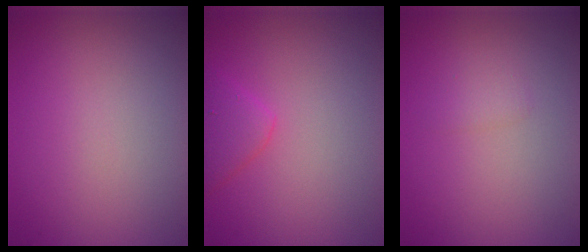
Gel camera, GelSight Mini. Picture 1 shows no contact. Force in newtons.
{"total": 2.2, "press": 2.2, "slide": 0.2}
{"total": 0.9, "press": 0.9, "slide": 0.1}